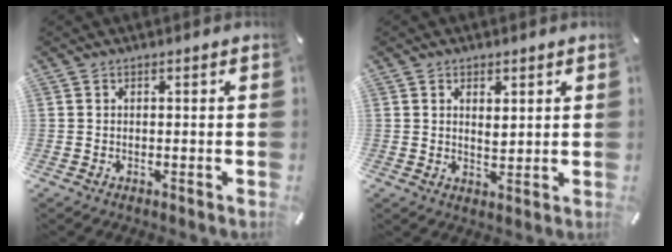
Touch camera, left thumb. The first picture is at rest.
{"total": 2.7, "force": [1.5, 1.8, 1.5], "torque": [-0.016, -0.002, 0.023]}